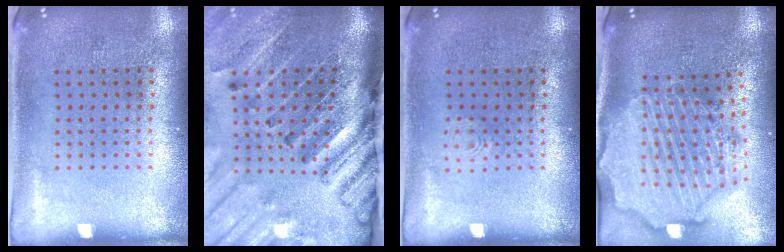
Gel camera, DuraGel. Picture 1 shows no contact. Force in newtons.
{"total": 4.7, "press": 3.4, "slide": 3.2}
{"total": 0.8, "press": 0.8, "slide": 0.1}
{"total": 3.5, "press": 2.9, "slide": 2.0}